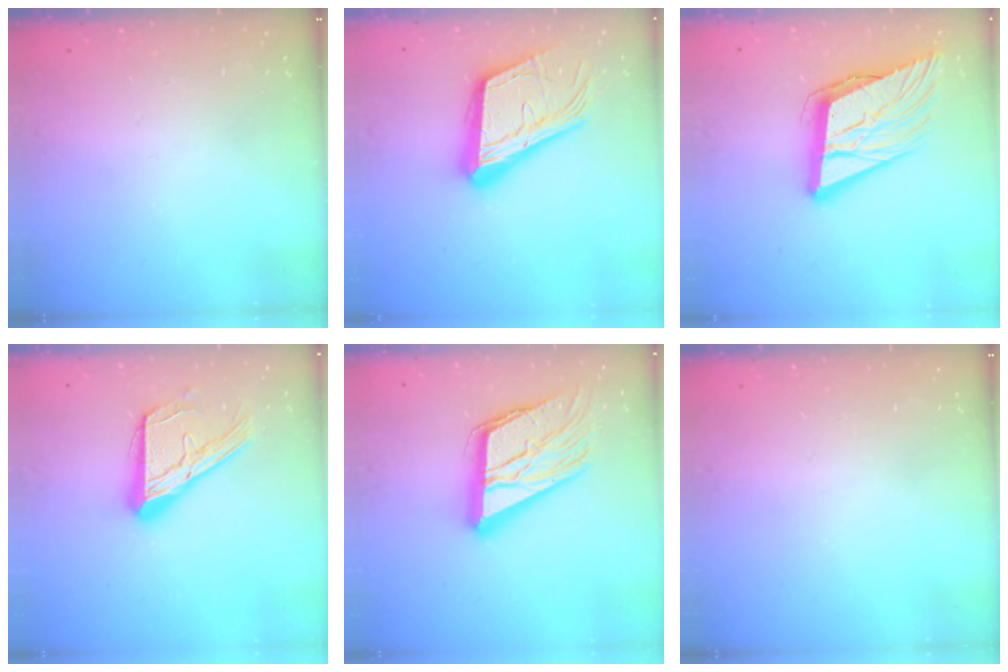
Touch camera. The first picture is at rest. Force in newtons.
{"total": 23.2, "press": 22.8, "slide": 3.7}
{"total": 17.4, "press": 16.8, "slide": 4.4}
{"total": 17.1, "press": 17.0, "slide": 1.6}
{"total": 19.6, "press": 19.5, "slide": 1.9}
{"total": 0.0}